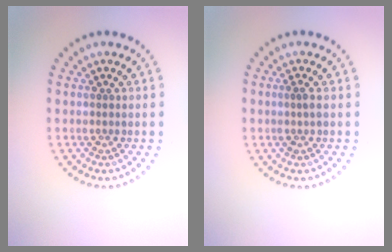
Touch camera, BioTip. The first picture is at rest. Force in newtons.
{"total": 0.9, "press": 0.8, "slide": 0.5}